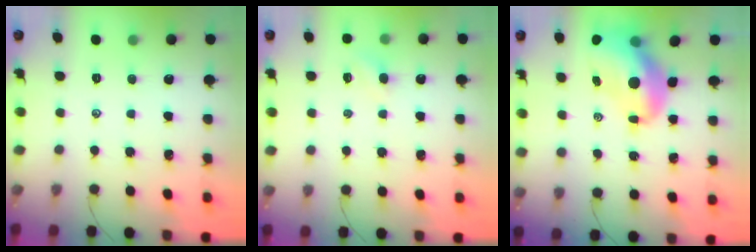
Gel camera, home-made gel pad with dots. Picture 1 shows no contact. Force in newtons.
{"total": 3.2, "press": 3.1, "slide": 1.0}
{"total": 12.4, "press": 11.9, "slide": 3.5}